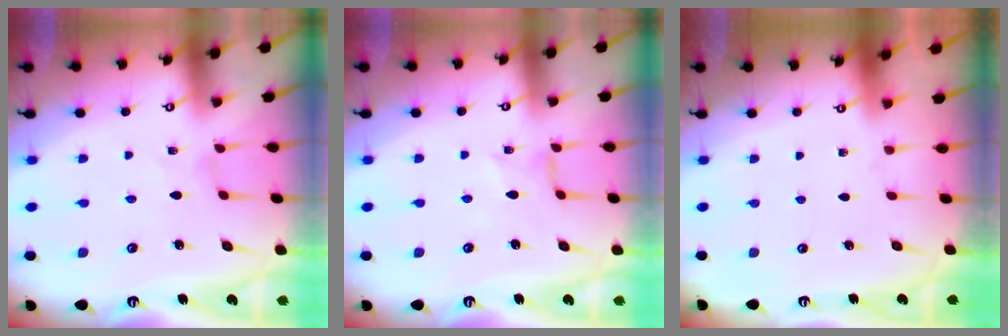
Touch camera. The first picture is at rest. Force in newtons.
{"total": 0.0}
{"total": 0.0}